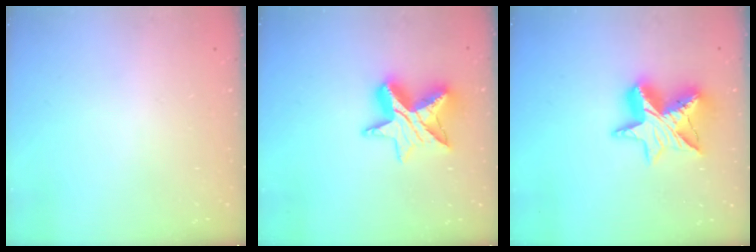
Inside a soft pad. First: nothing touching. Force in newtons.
{"total": 12.4, "press": 12.4, "slide": 0.9}
{"total": 13.3, "press": 13.3, "slide": 1.0}